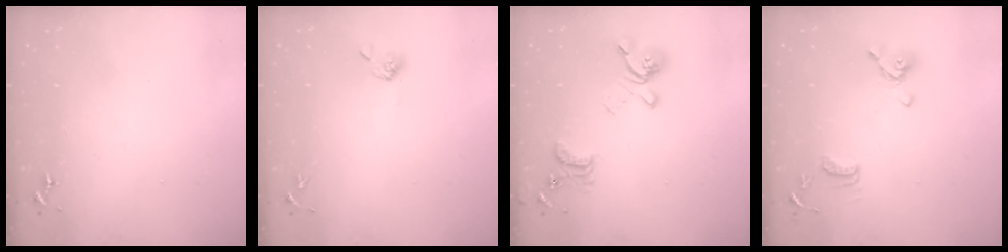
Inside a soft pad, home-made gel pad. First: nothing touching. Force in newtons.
{"total": 5.8, "press": 5.5, "slide": 1.8}
{"total": 16.5, "press": 16.4, "slide": 1.7}
{"total": 12.0, "press": 11.8, "slide": 2.0}